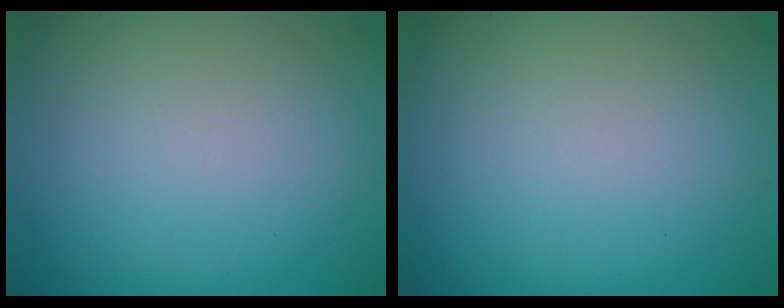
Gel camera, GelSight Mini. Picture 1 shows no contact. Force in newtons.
{"total": 0.0}